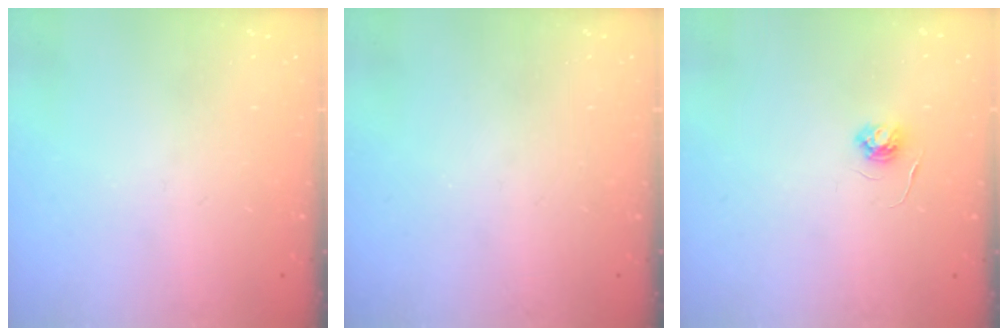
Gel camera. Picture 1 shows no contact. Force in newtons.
{"total": 0.0}
{"total": 3.8, "press": 3.8, "slide": 0.4}